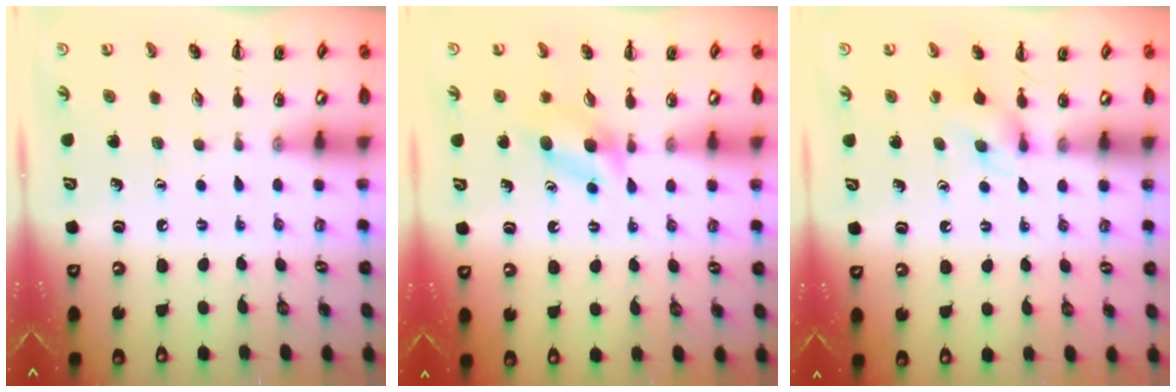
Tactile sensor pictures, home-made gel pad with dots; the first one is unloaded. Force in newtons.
{"total": 4.1, "press": 3.7, "slide": 1.6}
{"total": 5.6, "press": 5.4, "slide": 1.4}